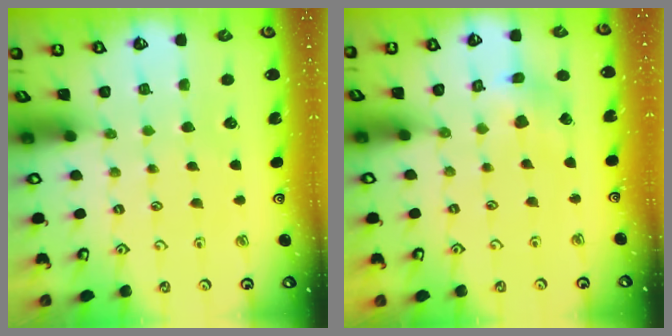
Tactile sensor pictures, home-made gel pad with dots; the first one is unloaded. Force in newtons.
{"total": 6.4, "press": 6.4, "slide": 0.5}